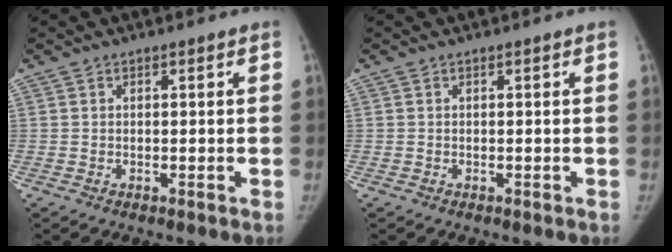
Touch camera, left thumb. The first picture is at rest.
{"total": 0.0}